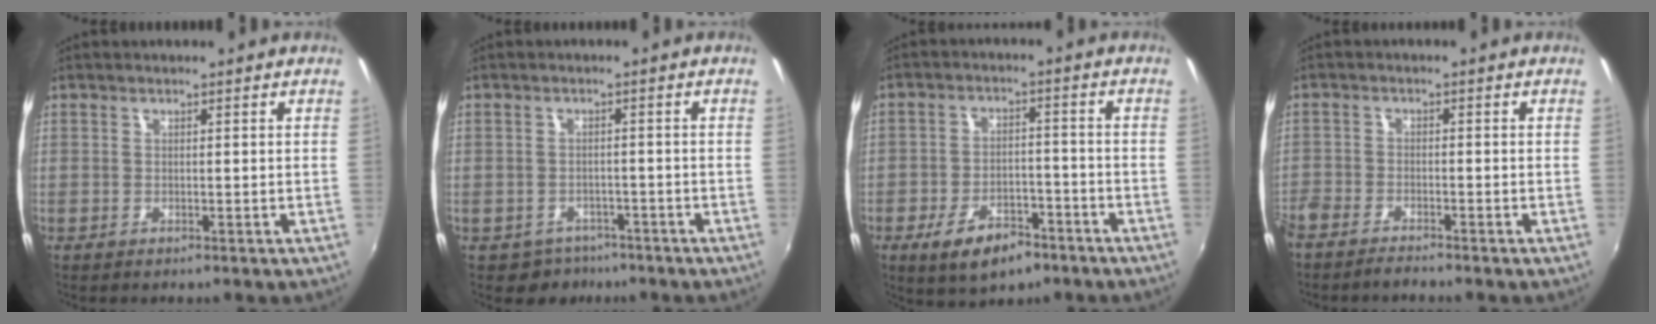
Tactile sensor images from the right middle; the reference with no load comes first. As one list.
[{"total": 4.6, "force": [-3.1, 3.3, 0.4], "torque": [-0.019, 0.002, -0.043]}, {"total": 9.5, "force": [-5.9, 4.7, 5.9], "torque": [-0.124, -0.003, -0.088]}, {"total": 4.7, "force": [-4.3, 1.0, 1.7], "torque": [-0.055, -0.015, -0.084]}]